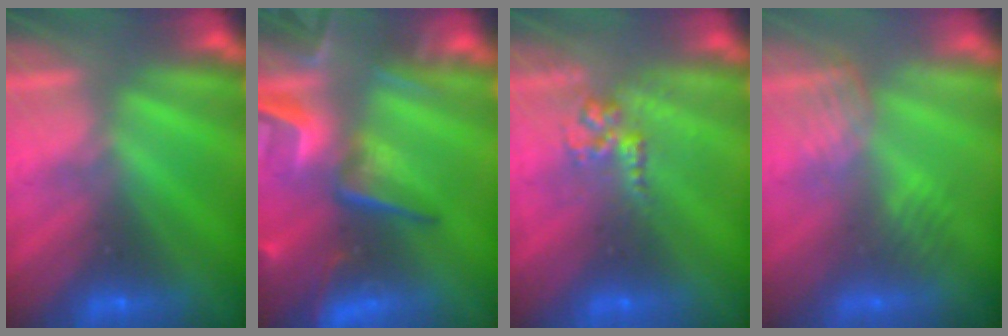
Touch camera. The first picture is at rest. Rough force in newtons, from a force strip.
{"total": 7.6}
{"total": 2.6}
{"total": 2.7}